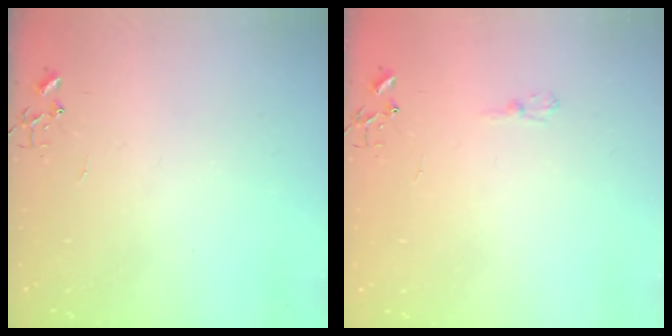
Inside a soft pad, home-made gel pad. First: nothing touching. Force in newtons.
{"total": 4.8, "press": 4.8, "slide": 0.5}